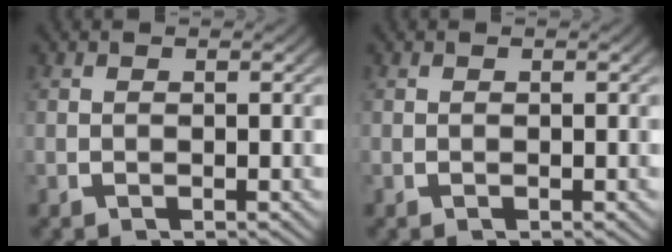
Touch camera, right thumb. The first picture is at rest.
{"total": 0.0}